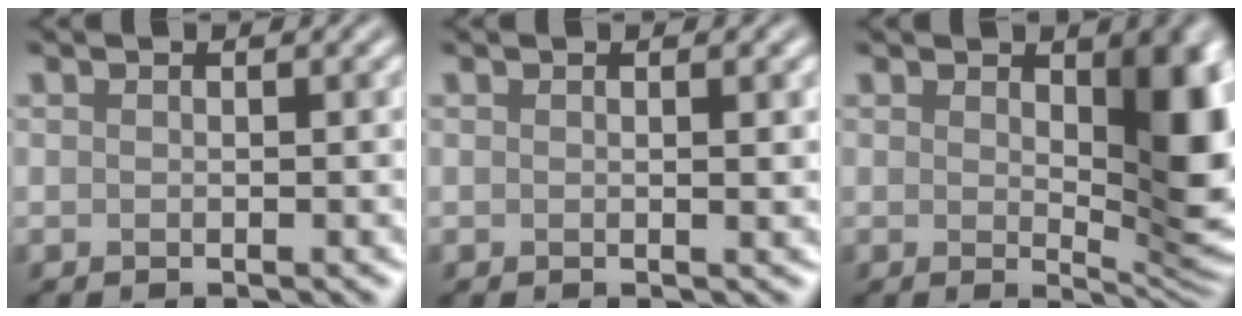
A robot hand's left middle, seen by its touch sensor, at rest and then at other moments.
{"total": 0.7, "force": [0.3, 0.2, 0.7], "torque": [-0.005, 0.001, 0.003]}
{"total": 7.5, "force": [1.7, 3.2, 6.6], "torque": [-0.083, -0.007, 0.033]}